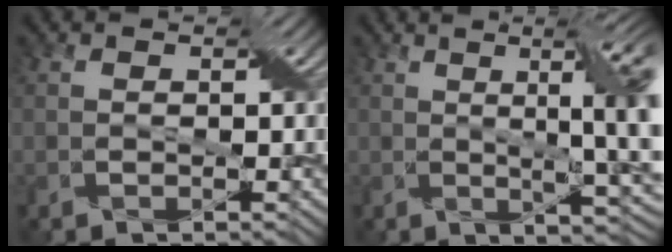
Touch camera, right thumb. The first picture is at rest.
{"total": 12.9, "force": [1.5, 3.5, 12.3], "torque": [-0.137, 0.019, 0.016]}